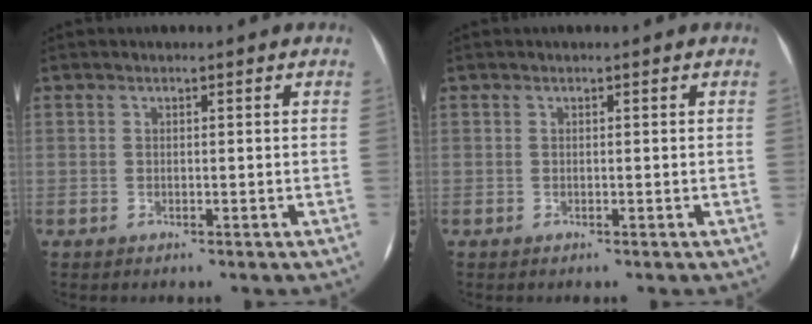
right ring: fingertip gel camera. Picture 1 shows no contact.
{"total": 0.0}